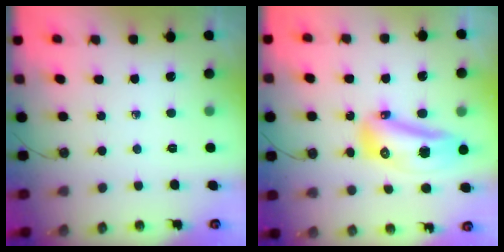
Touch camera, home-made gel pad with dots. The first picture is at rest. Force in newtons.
{"total": 14.0, "press": 13.9, "slide": 2.3}